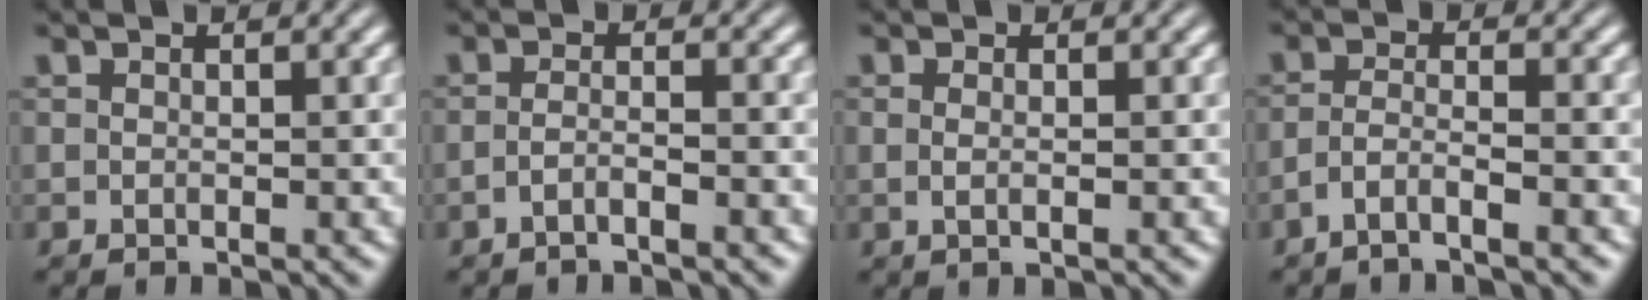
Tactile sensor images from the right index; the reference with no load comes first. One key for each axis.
{"total": 2.1, "fx": -1.8, "fy": -0.6, "fz": 1.0, "tx": -0.020, "ty": -0.009, "tz": -0.028}
{"total": 1.0, "fx": 0.0, "fy": -0.6, "fz": 0.9, "tx": -0.016, "ty": -0.007, "tz": 0.006}
{"total": 2.9, "fx": -2.3, "fy": 0.0, "fz": 1.6, "tx": -0.029, "ty": -0.014, "tz": -0.036}